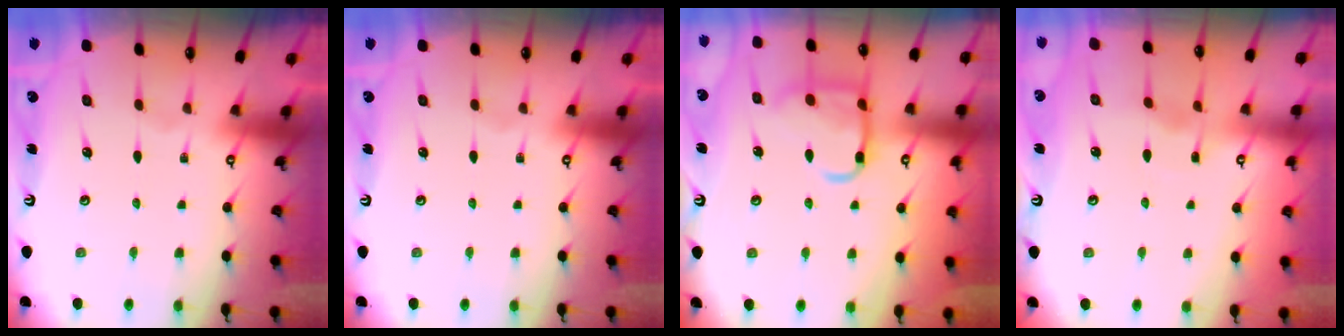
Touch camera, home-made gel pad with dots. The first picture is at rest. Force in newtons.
{"total": 0.0}
{"total": 12.7, "press": 12.7, "slide": 1.1}
{"total": 2.9, "press": 2.8, "slide": 0.4}